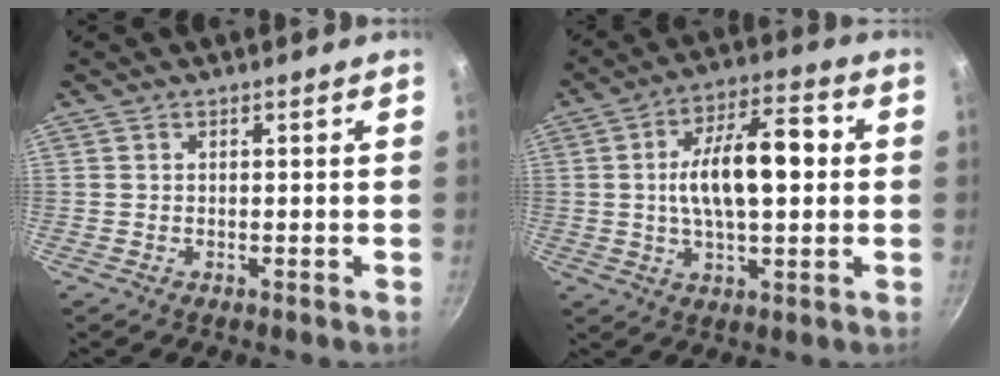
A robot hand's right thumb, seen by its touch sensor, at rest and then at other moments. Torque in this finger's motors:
{"motor_torque": [1.06, 3.35, 1.73, -0.05, 0.14]}